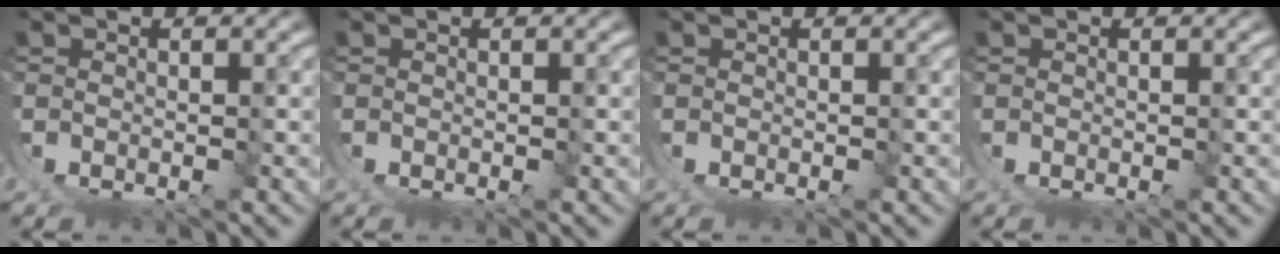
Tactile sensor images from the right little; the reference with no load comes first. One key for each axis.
{"total": 0.0}
{"total": 0.0}
{"total": 0.0}